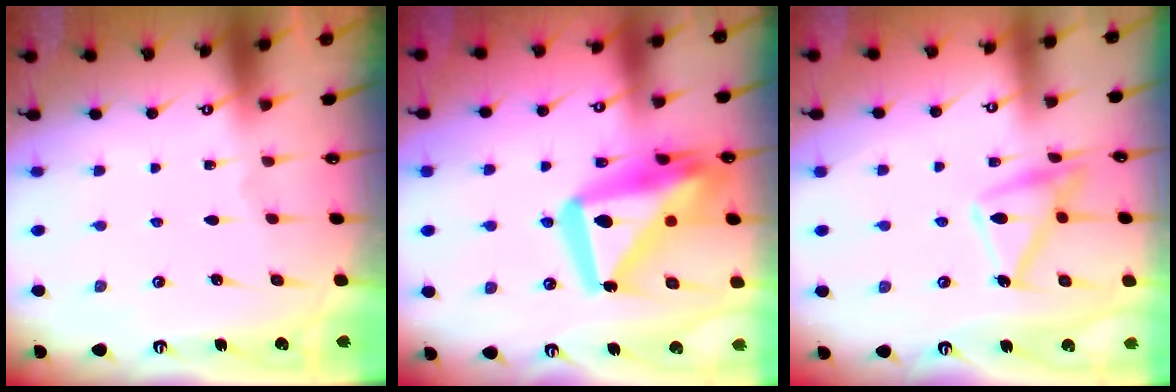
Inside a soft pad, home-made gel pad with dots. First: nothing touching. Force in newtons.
{"total": 21.5, "press": 21.4, "slide": 2.5}
{"total": 14.3, "press": 14.3, "slide": 1.0}